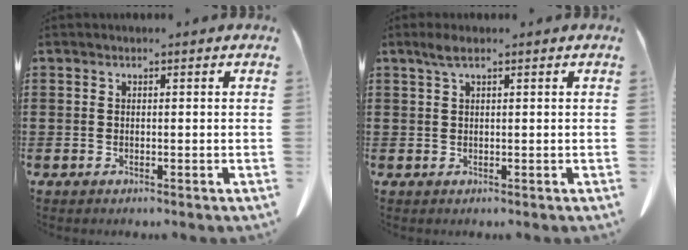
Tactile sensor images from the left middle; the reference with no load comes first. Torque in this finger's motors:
{"motor_torque": [0.63, 0.09, 0.00, 0.03]}